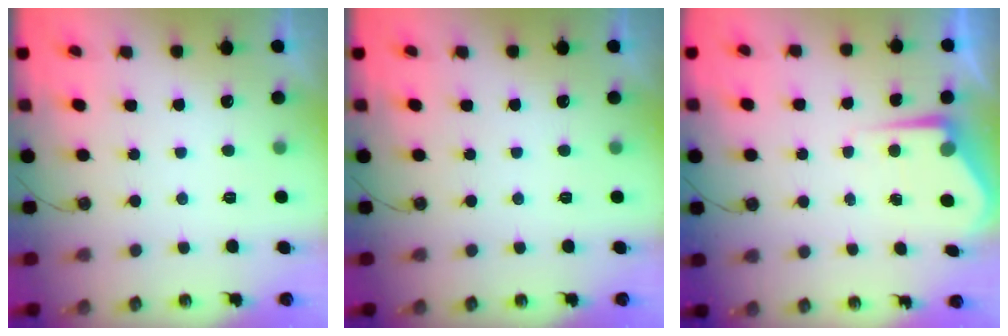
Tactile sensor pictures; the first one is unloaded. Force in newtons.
{"total": 0.0}
{"total": 5.2, "press": 5.2, "slide": 0.2}